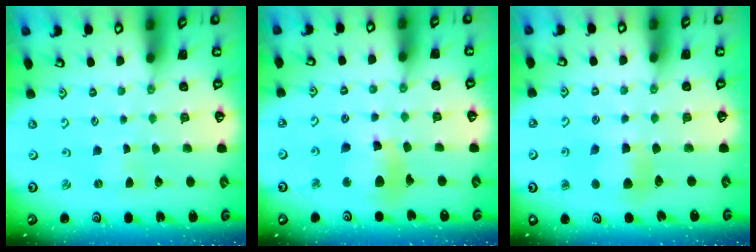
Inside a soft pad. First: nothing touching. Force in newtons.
{"total": 12.4, "press": 12.3, "slide": 1.6}
{"total": 5.3, "press": 5.3, "slide": 0.2}